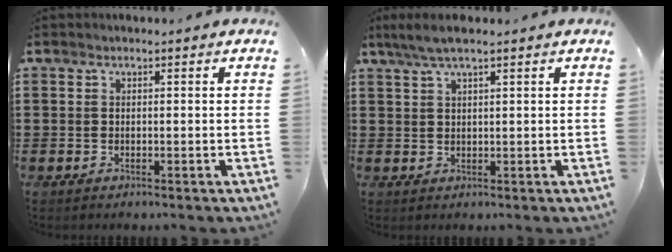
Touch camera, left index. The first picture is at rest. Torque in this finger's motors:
{"motor_torque": [0.20, -0.24, 0.29, 0.10]}